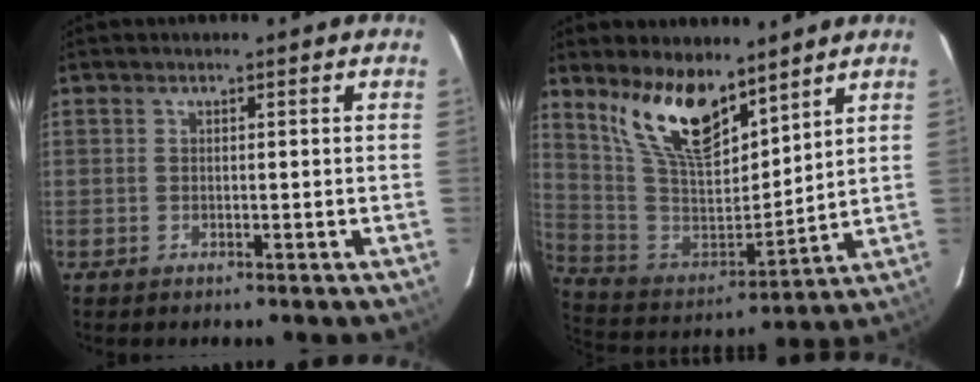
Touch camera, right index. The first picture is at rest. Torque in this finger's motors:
{"motor_torque": [0.47, 0.43, 0.59, 0.13]}